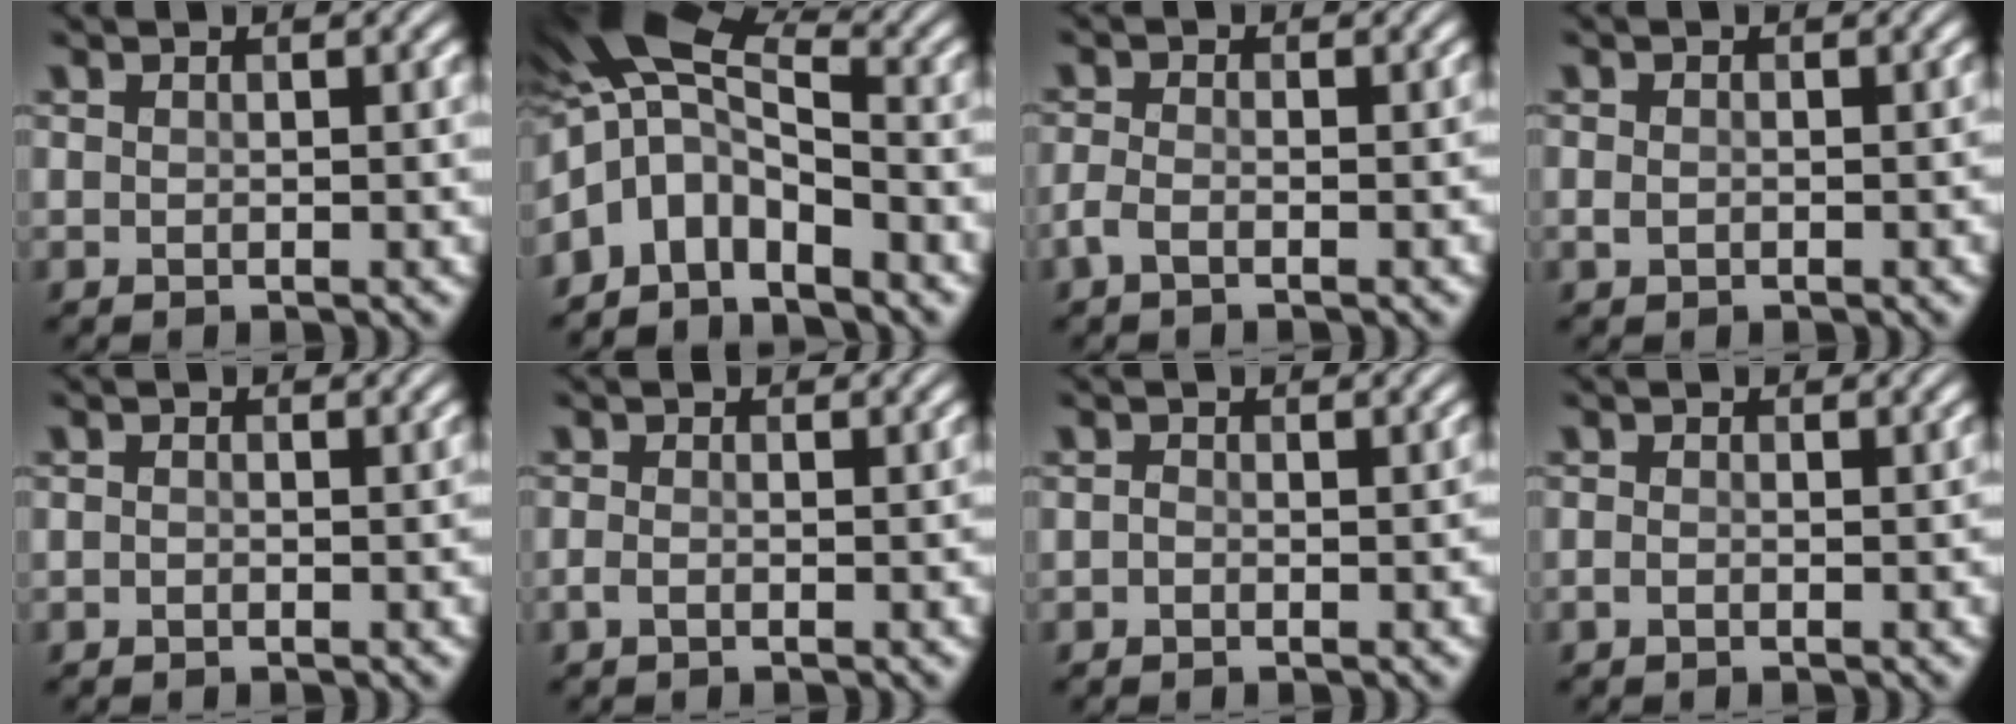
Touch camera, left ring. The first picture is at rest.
{"total": 8.8, "force": [-4.4, 4.9, 5.9], "torque": [-0.117, 0.005, -0.091]}
{"total": 2.6, "force": [-2.3, 0.7, 0.9], "torque": [-0.037, -0.003, -0.056]}
{"total": 1.6, "force": [-0.8, 1.2, 0.6], "torque": [-0.017, -0.005, -0.022]}
{"total": 0.9, "force": [-0.8, 0.3, -0.1], "torque": [-0.003, -0.003, -0.025]}
{"total": 1.6, "force": [-1.5, 0.4, 0.4], "torque": [-0.022, -0.001, -0.037]}
{"total": 1.2, "force": [-1.0, 0.6, -0.1], "torque": [-0.004, -0.001, -0.030]}
{"total": 1.3, "force": [-1.3, 0.1, 0.0], "torque": [-0.010, 0.000, -0.030]}